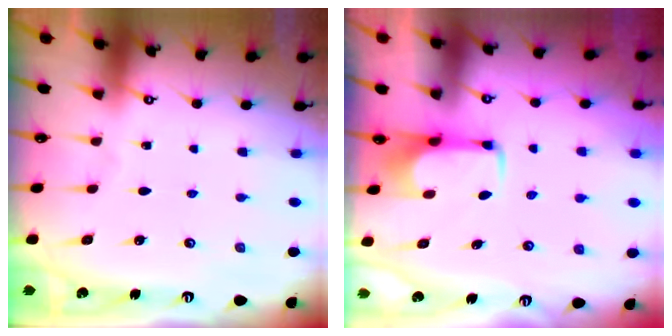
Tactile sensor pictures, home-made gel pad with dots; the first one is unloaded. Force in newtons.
{"total": 2.0, "press": 1.9, "slide": 0.4}